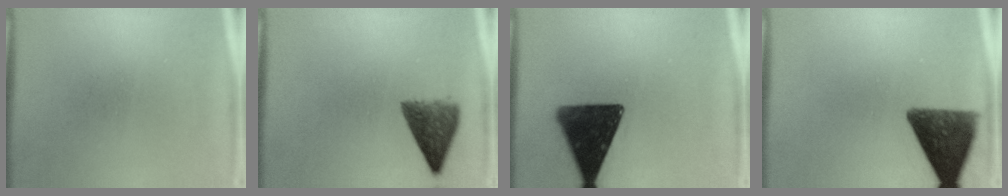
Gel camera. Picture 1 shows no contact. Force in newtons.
{"total": 6.3}
{"total": 15.1}
{"total": 11.8}